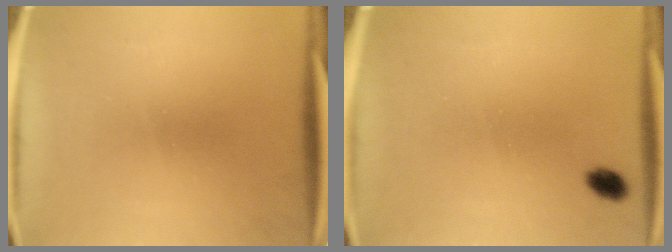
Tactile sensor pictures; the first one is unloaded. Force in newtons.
{"total": 2.2}